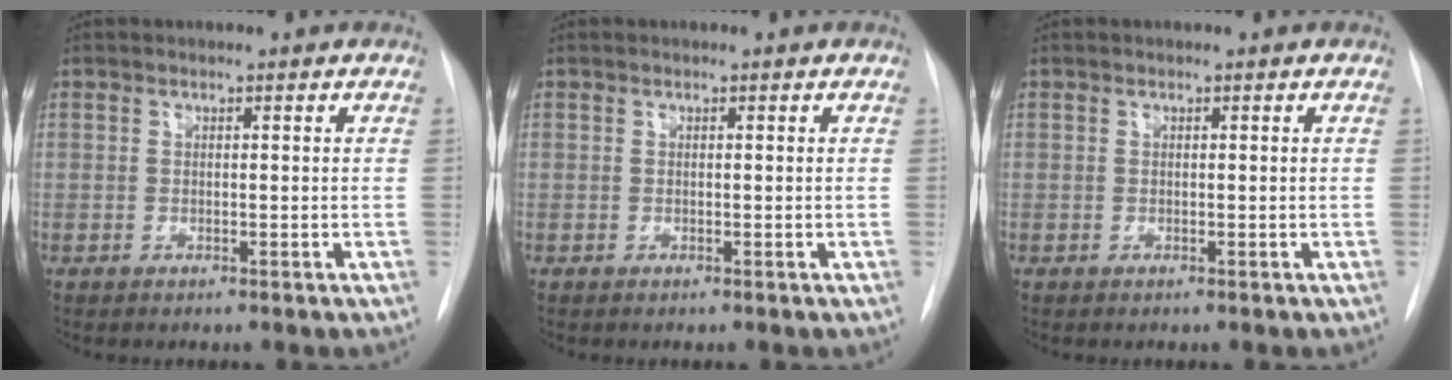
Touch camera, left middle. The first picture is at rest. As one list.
[{"total": 0.0}, {"total": 0.0}]